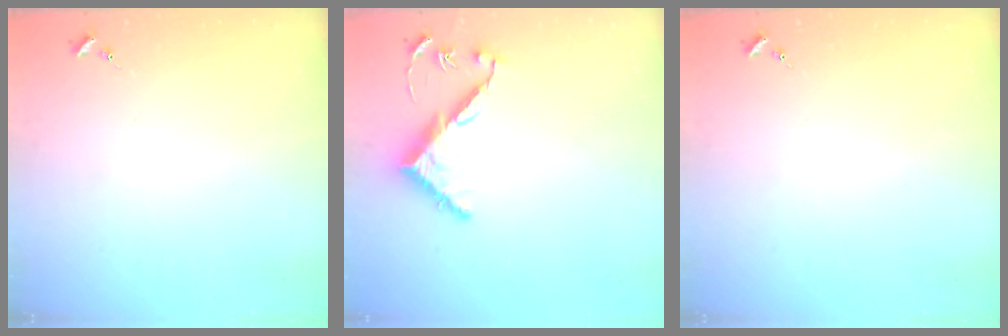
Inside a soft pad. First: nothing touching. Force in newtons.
{"total": 7.5, "press": 7.5, "slide": 0.5}
{"total": 0.0}